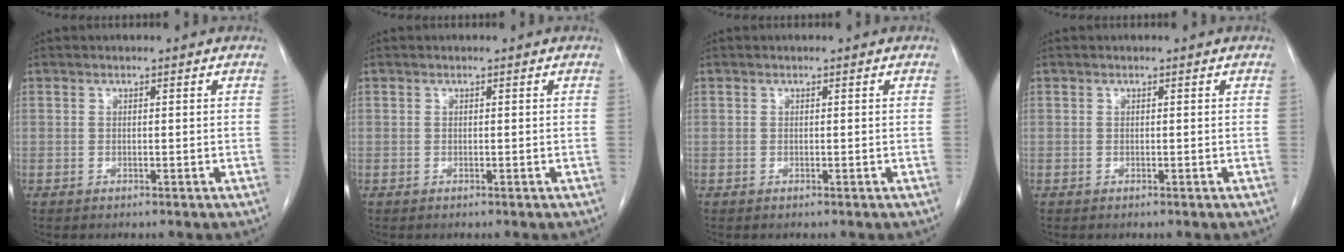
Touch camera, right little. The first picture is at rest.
{"total": 0.0}
{"total": 0.0}
{"total": 0.0}